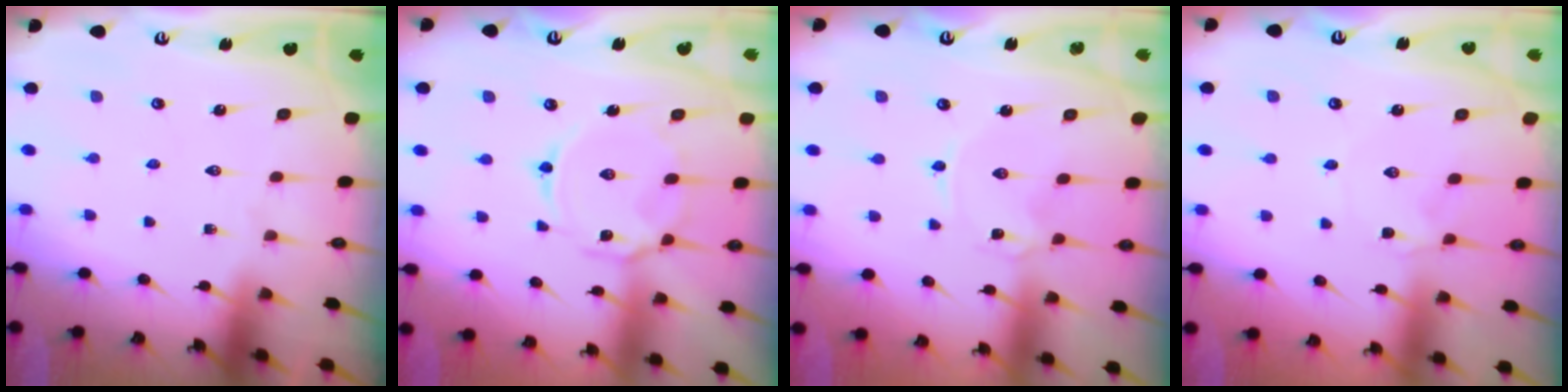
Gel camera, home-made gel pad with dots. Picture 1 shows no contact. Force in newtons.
{"total": 8.9, "press": 8.9, "slide": 0.7}
{"total": 0.0}
{"total": 1.8, "press": 1.8, "slide": 0.4}